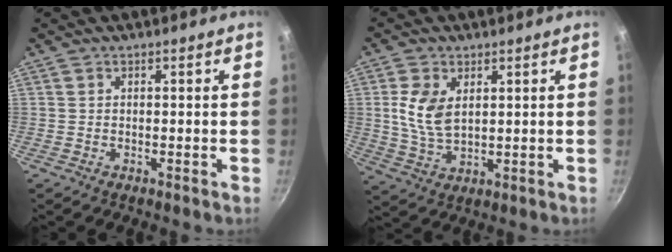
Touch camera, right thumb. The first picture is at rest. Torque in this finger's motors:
{"motor_torque": [-0.61, 0.87, 0.89, 0.26, 0.03]}